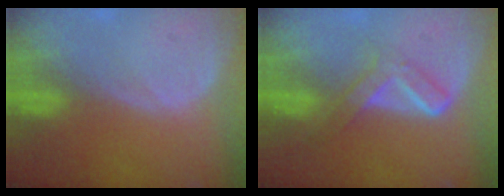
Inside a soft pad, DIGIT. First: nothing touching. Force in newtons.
{"total": 5.5, "press": 4.7, "slide": 2.8}